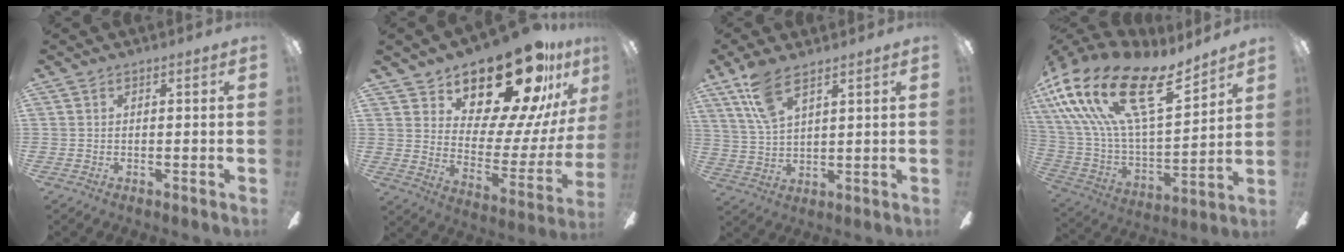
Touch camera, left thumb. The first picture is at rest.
{"total": 24.7, "force": [19.4, 9.3, 12.3], "torque": [-0.171, -0.147, 0.331]}
{"total": 9.1, "force": [6.3, 3.3, 5.7], "torque": [-0.126, -0.016, 0.119]}
{"total": 27.0, "force": [15.3, 11.4, 19.0], "torque": [-0.385, -0.088, 0.268]}